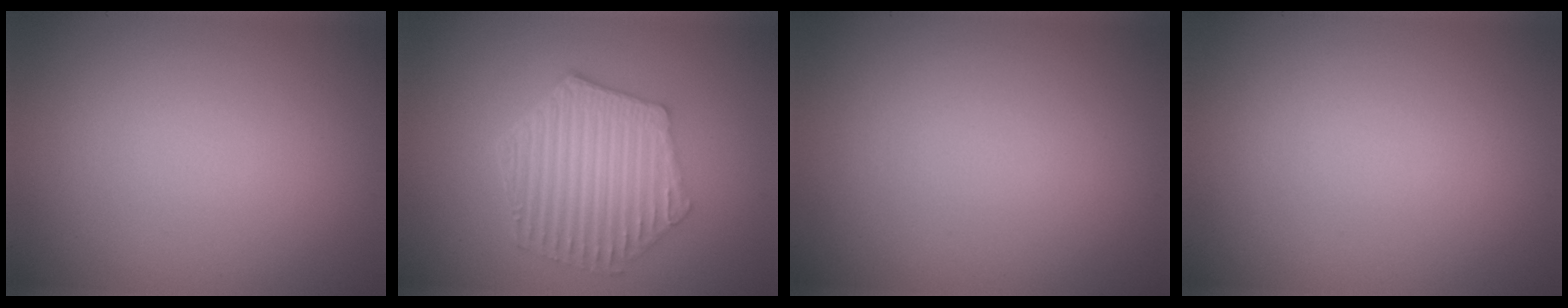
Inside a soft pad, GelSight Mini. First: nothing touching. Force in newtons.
{"total": 6.4, "press": 4.8, "slide": 4.2}
{"total": 0.0}
{"total": 0.0}